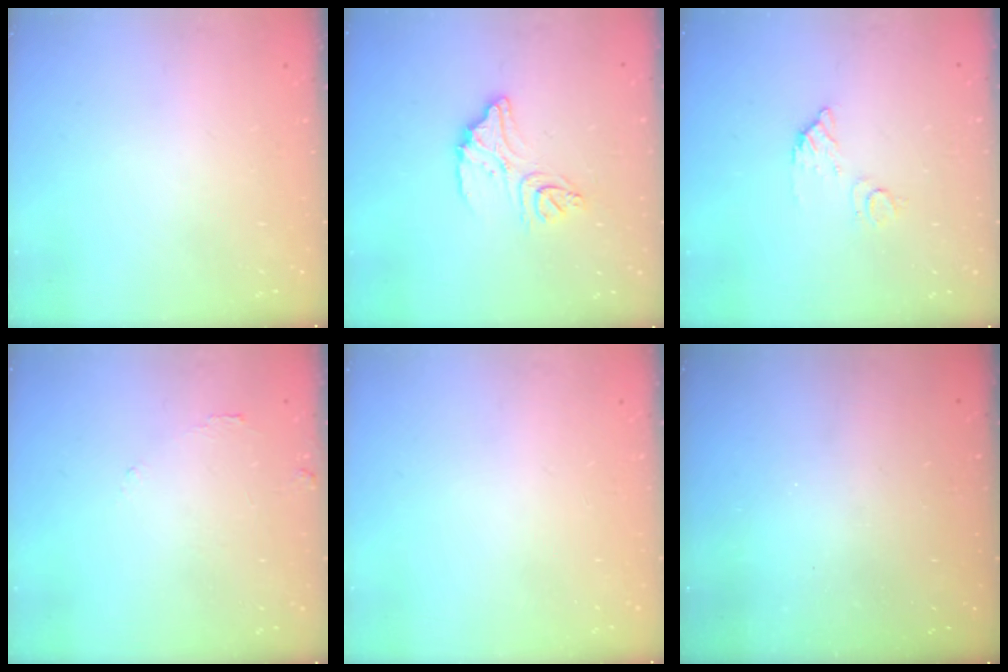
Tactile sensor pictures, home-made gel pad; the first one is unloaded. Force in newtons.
{"total": 12.9, "press": 12.9, "slide": 1.0}
{"total": 6.2, "press": 6.1, "slide": 0.4}
{"total": 5.6, "press": 5.6, "slide": 0.2}
{"total": 0.0}
{"total": 3.2, "press": 3.2, "slide": 0.1}